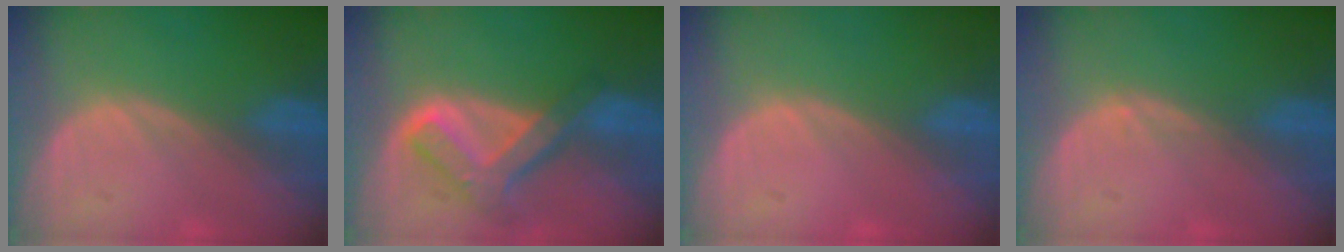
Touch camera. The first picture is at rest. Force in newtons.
{"total": 7.7, "press": 6.5, "slide": 4.2}
{"total": 0.6, "press": 0.1, "slide": 0.6}
{"total": 0.8, "press": 0.7, "slide": 0.1}